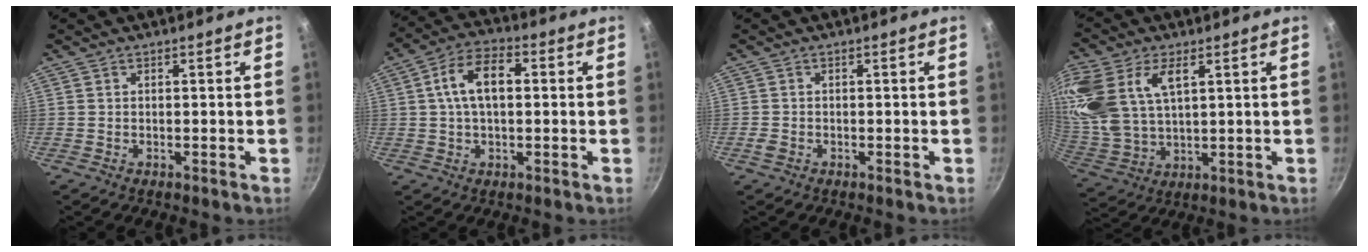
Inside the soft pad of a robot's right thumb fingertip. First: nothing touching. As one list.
[{"total": 9.7, "force": [1.4, 5.3, 8.0], "torque": [-0.145, 0.023, 0.022]}, {"total": 1.3, "force": [-0.6, 0.9, 0.7], "torque": [-0.017, 0.000, -0.011]}, {"total": 19.8, "force": [6.8, 11.5, 14.6], "torque": [-0.353, 0.000, 0.137]}]